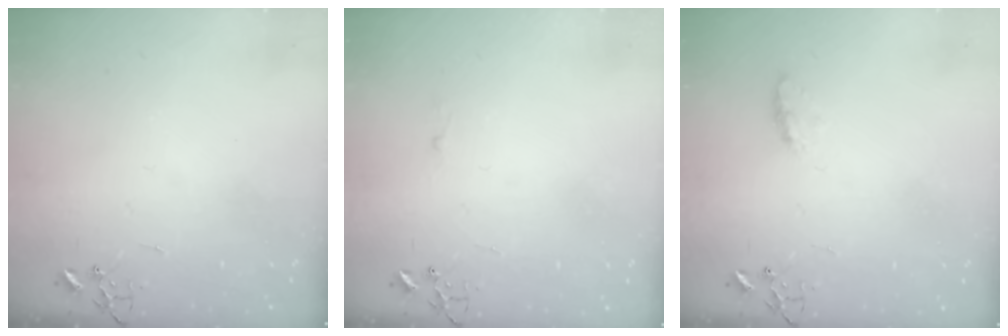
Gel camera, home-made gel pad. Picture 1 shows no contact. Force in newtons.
{"total": 1.8, "press": 1.8, "slide": 0.2}
{"total": 5.0, "press": 5.0, "slide": 0.7}